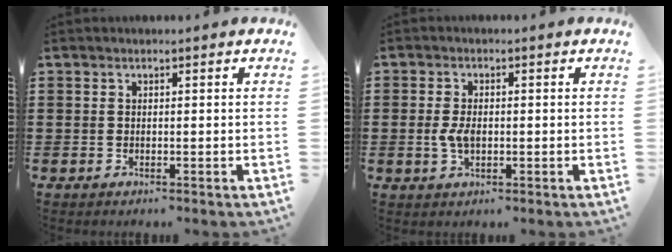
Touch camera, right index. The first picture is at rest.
{"total": 3.5, "force": [-0.3, 2.0, 2.9], "torque": [-0.070, 0.000, -0.010]}